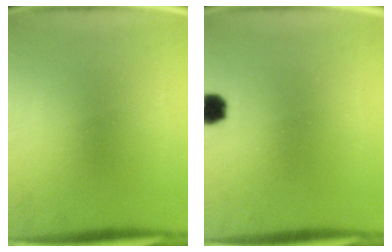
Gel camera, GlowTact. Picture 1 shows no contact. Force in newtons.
{"total": 3.4}